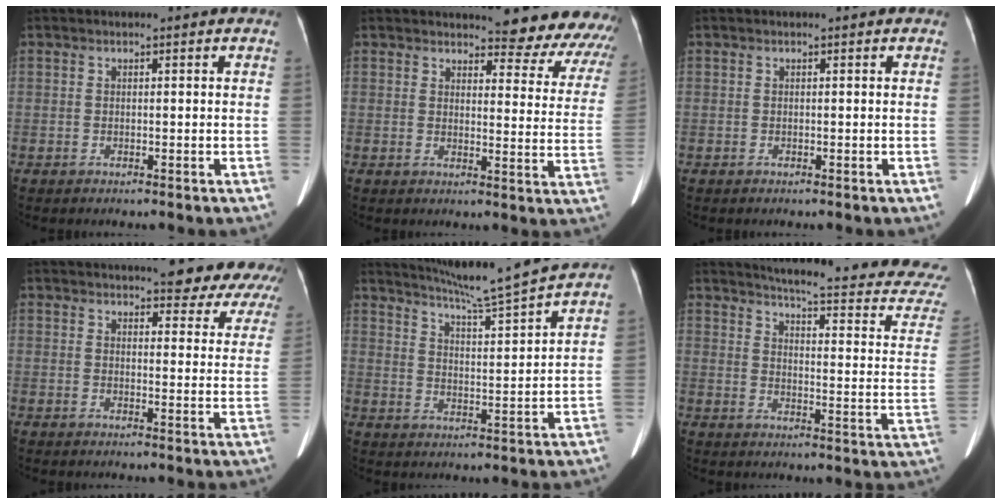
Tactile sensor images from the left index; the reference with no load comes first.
{"total": 13.8, "force": [13.4, 2.4, 2.1], "torque": [0.010, -0.072, 0.120]}
{"total": 0.0}
{"total": 14.9, "force": [13.8, 2.7, 5.0], "torque": [-0.038, -0.028, 0.139]}
{"total": 11.8, "force": [10.8, -2.2, 4.4], "torque": [-0.079, -0.021, 0.165]}
{"total": 21.6, "force": [20.5, -0.2, 6.8], "torque": [-0.098, -0.121, 0.231]}